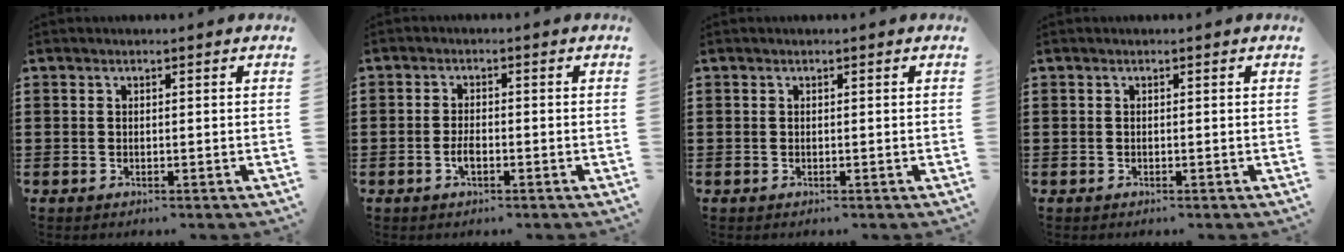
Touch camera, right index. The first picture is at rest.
{"total": 2.1, "force": [-0.8, 0.8, 1.8], "torque": [-0.044, -0.005, -0.015]}
{"total": 0.0}
{"total": 0.0}